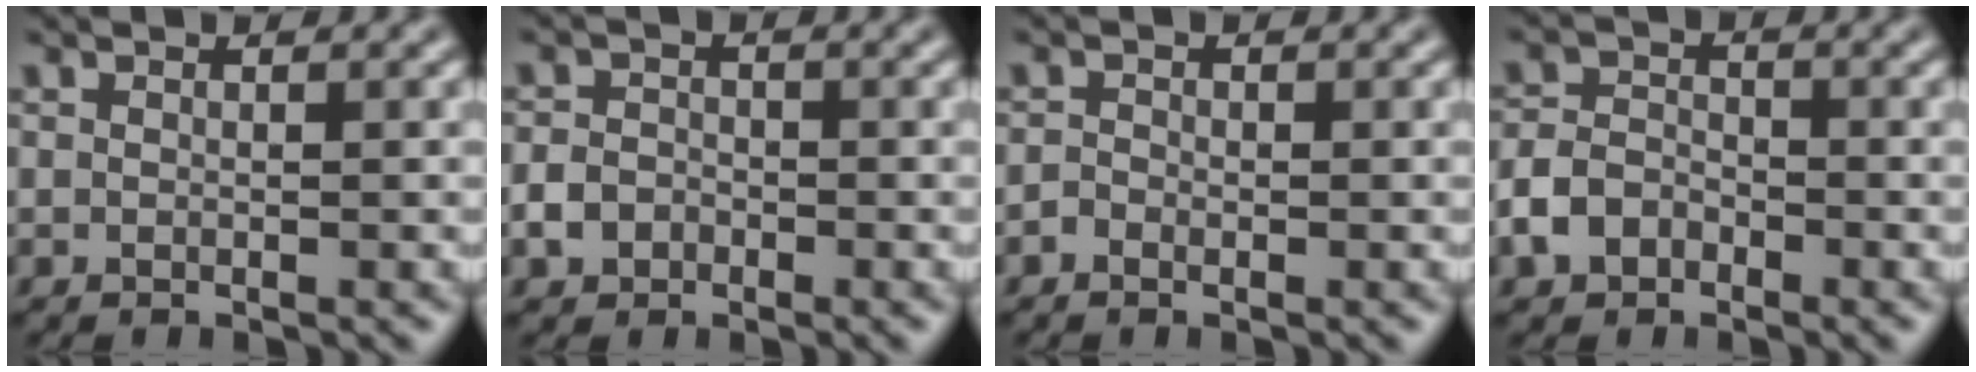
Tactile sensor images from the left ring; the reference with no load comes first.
{"total": 2.1, "force": [-1.0, 1.7, 0.7], "torque": [-0.007, 0.003, -0.025]}
{"total": 0.9, "force": [-0.5, 0.5, 0.4], "torque": [-0.007, 0.000, -0.013]}
{"total": 3.2, "force": [-1.8, 2.3, 1.3], "torque": [-0.027, 0.003, -0.042]}